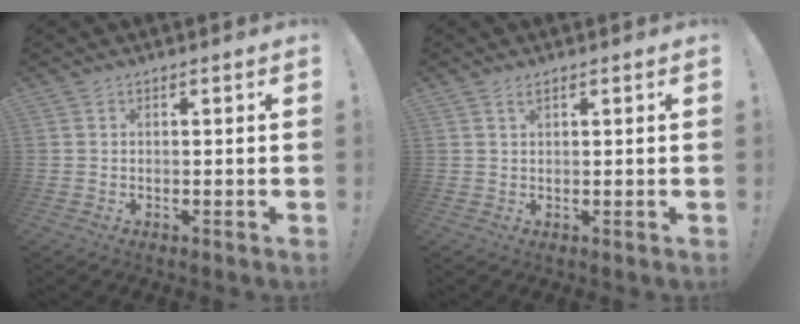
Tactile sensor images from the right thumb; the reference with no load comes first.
{"total": 1.0, "force": [0.8, 0.4, 0.6], "torque": [-0.009, -0.002, 0.014]}